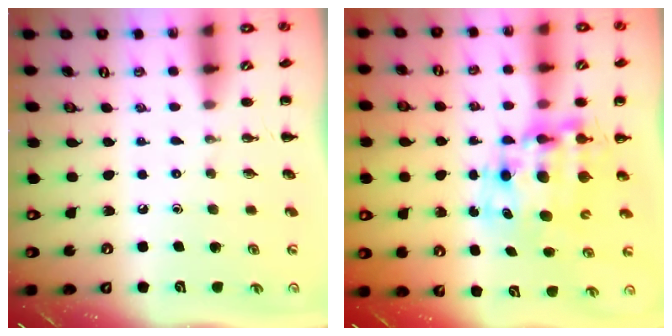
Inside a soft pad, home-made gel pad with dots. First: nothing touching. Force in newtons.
{"total": 10.3, "press": 10.0, "slide": 2.8}